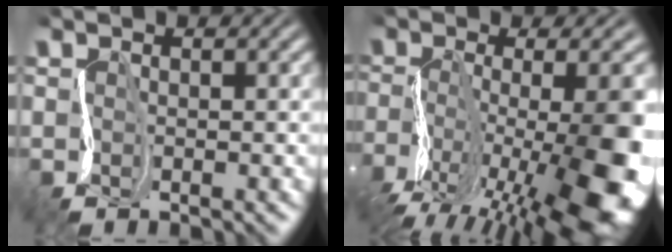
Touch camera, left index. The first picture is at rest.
{"total": 14.7, "force": [-5.6, 5.4, 12.4], "torque": [-0.210, -0.002, -0.082]}